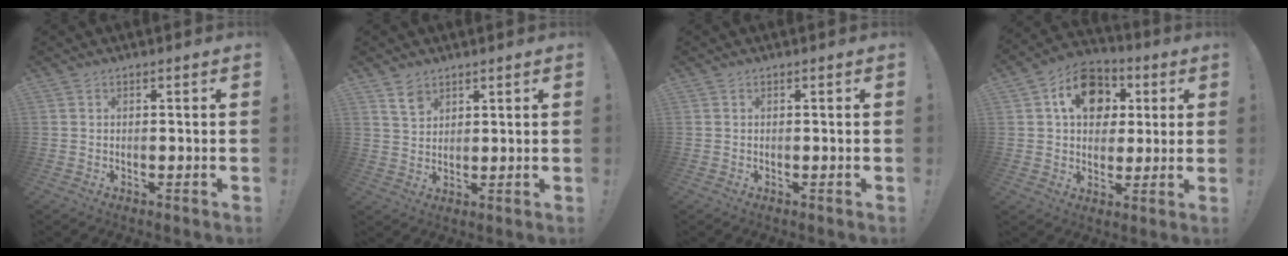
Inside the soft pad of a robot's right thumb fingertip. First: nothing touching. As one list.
[{"total": 4.8, "force": [3.4, 2.9, 1.8], "torque": [-0.023, -0.017, 0.063]}, {"total": 0.0}, {"total": 14.8, "force": [4.6, 11.4, 8.2], "torque": [-0.116, -0.002, 0.089]}]